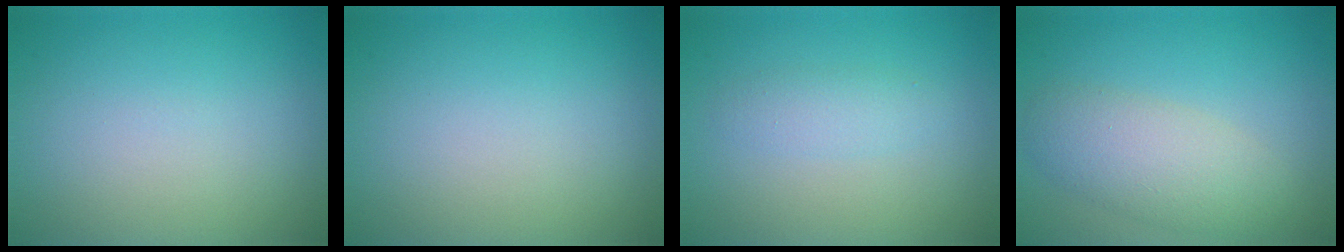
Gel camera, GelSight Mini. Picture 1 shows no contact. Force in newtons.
{"total": 0.0}
{"total": 1.6, "press": 1.6, "slide": 0.1}
{"total": 4.5, "press": 4.5, "slide": 0.1}